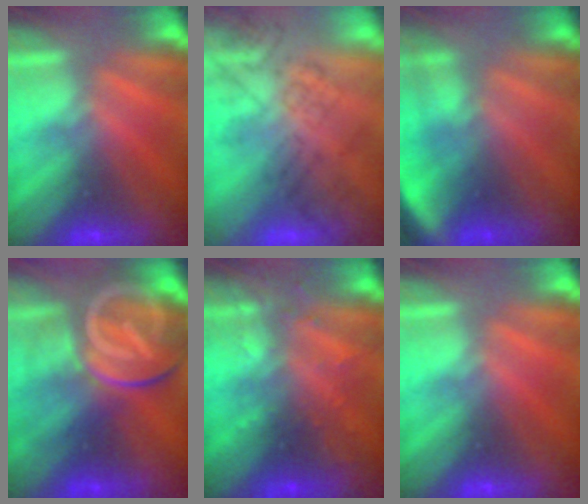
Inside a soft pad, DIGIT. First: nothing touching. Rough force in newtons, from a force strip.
{"total": 4.6}
{"total": 4.5}
{"total": 8.0}
{"total": 3.1}
{"total": 0.0}